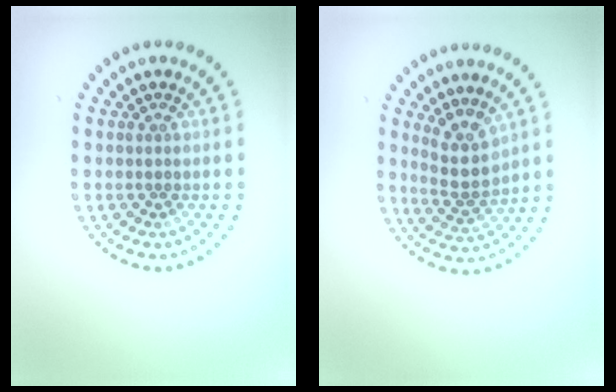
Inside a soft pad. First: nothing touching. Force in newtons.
{"total": 3.0, "press": 2.3, "slide": 1.9}